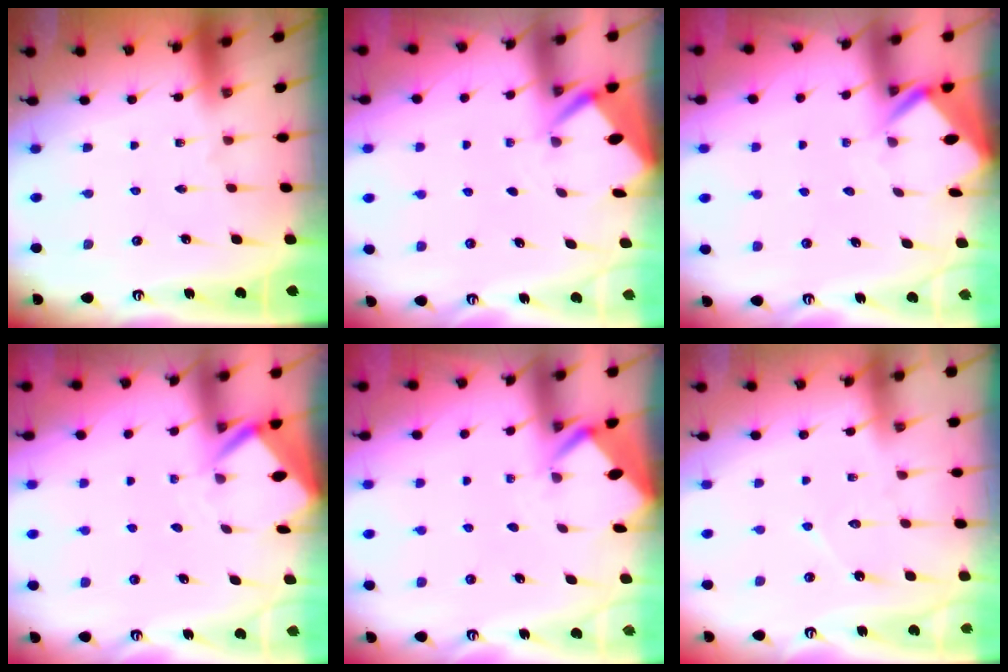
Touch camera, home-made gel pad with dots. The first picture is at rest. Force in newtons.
{"total": 2.5, "press": 2.5, "slide": 0.3}
{"total": 3.2, "press": 3.2, "slide": 0.3}
{"total": 3.1, "press": 3.1, "slide": 0.1}
{"total": 2.8, "press": 2.8, "slide": 0.2}
{"total": 5.2, "press": 5.1, "slide": 0.5}